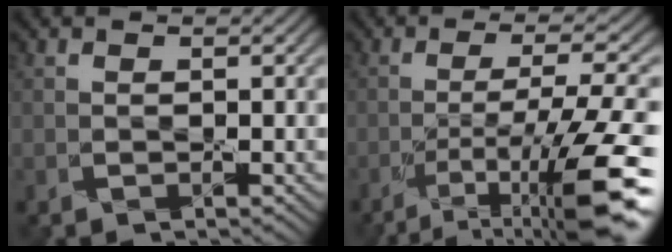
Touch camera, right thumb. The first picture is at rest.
{"total": 13.8, "force": [-7.3, 3.1, 11.2], "torque": [-0.189, -0.002, -0.116]}